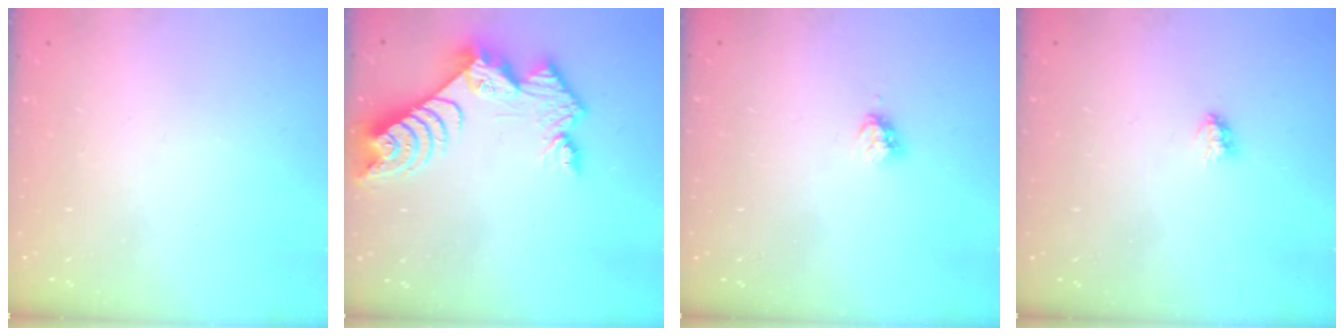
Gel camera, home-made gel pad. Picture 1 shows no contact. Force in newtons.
{"total": 11.7, "press": 11.6, "slide": 1.0}
{"total": 3.5, "press": 3.5, "slide": 0.3}
{"total": 2.9, "press": 2.9, "slide": 0.3}